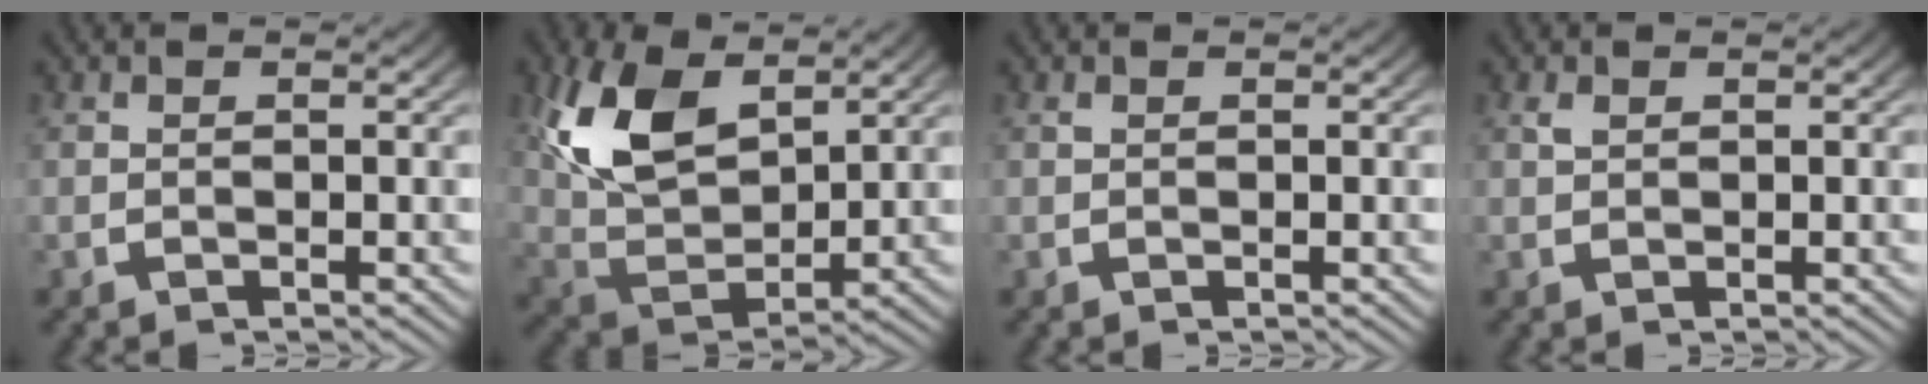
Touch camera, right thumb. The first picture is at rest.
{"total": 10.1, "force": [2.6, 6.2, 7.5], "torque": [-0.177, -0.023, 0.059]}
{"total": 0.0}
{"total": 0.7, "force": [0.5, 0.4, 0.3], "torque": [-0.005, 0.001, 0.013]}